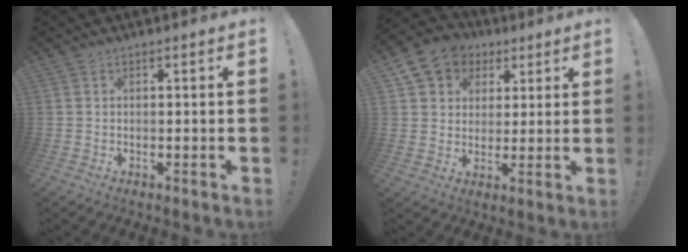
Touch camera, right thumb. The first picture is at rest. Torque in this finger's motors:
{"motor_torque": [0.53, 0.53, 0.22, -0.14, 0.04]}